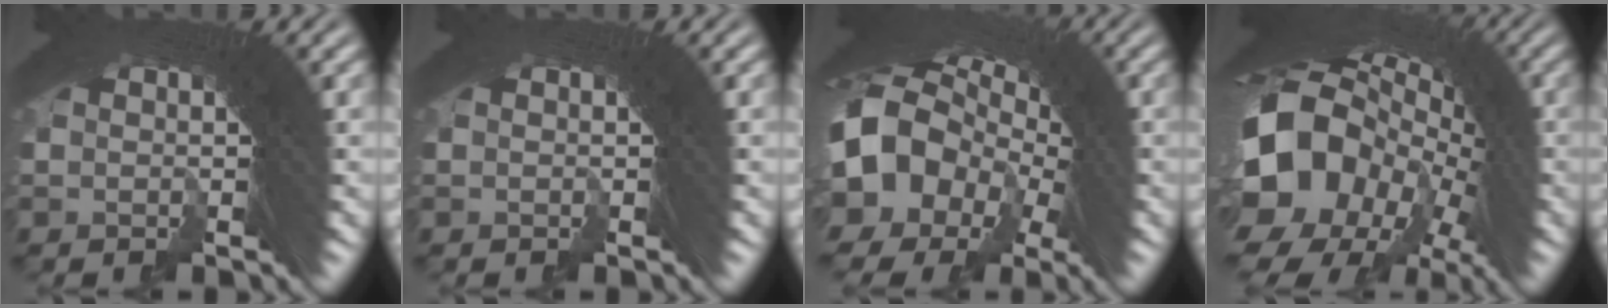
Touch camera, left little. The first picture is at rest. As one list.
[{"total": 0.0}, {"total": 12.6, "force": [-0.4, 9.8, 7.9], "torque": [-0.166, -0.024, -0.005]}, {"total": 18.7, "force": [-0.7, 12.8, 13.7], "torque": [-0.222, -0.016, -0.008]}]